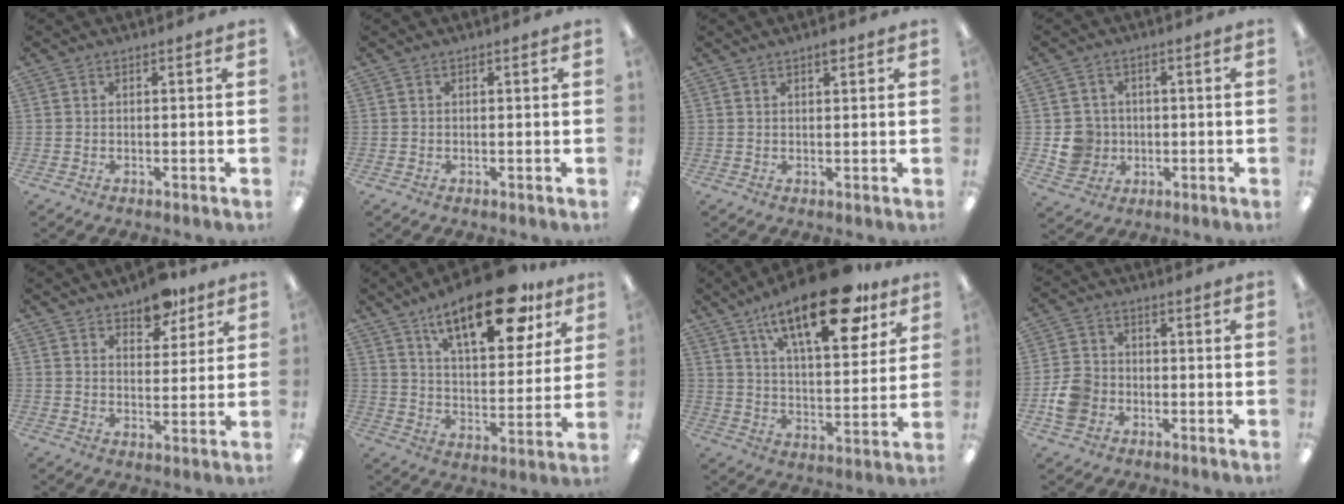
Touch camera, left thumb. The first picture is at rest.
{"total": 0.0}
{"total": 1.8, "force": [1.4, 0.4, 1.0], "torque": [-0.013, -0.003, 0.023]}
{"total": 6.9, "force": [-0.6, 6.8, 1.3], "torque": [-0.029, 0.011, -0.001]}
{"total": 7.9, "force": [6.5, 3.5, 2.8], "torque": [-0.024, -0.038, 0.114]}
{"total": 21.3, "force": [13.8, 8.3, 14.0], "torque": [-0.199, -0.075, 0.222]}
{"total": 21.8, "force": [14.0, 7.8, 14.8], "torque": [-0.220, -0.073, 0.224]}
{"total": 7.1, "force": [-2.2, 5.9, 3.3], "torque": [-0.065, 0.014, -0.039]}